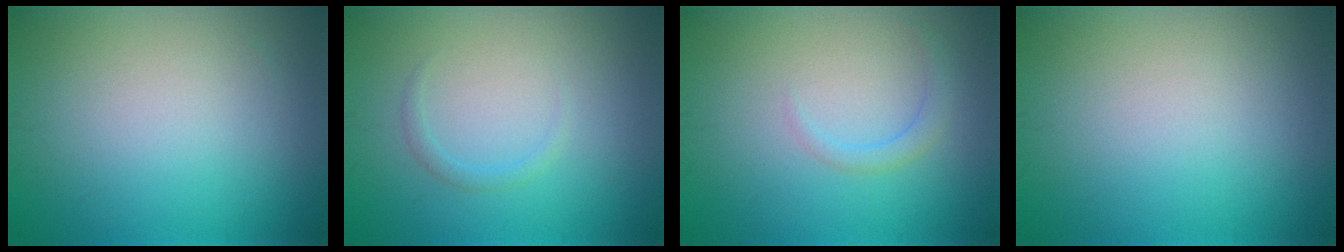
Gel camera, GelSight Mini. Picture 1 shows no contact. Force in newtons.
{"total": 0.9, "press": 0.9, "slide": 0.1}
{"total": 1.3, "press": 1.3, "slide": 0.1}
{"total": 0.0}